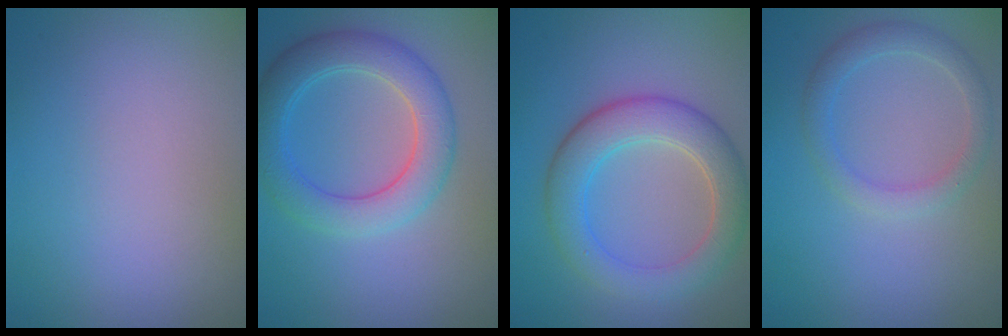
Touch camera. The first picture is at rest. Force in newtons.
{"total": 5.3, "press": 5.3, "slide": 0.2}
{"total": 5.5, "press": 5.5, "slide": 0.4}
{"total": 2.4, "press": 2.4, "slide": 0.1}